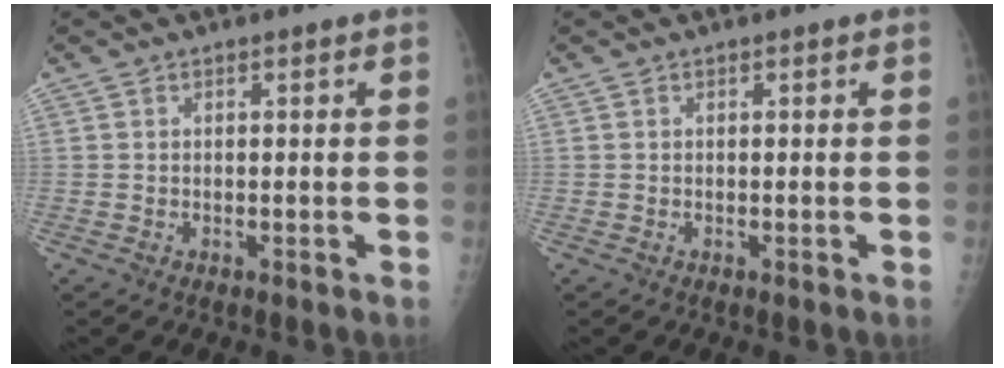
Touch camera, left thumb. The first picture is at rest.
{"total": 0.0}